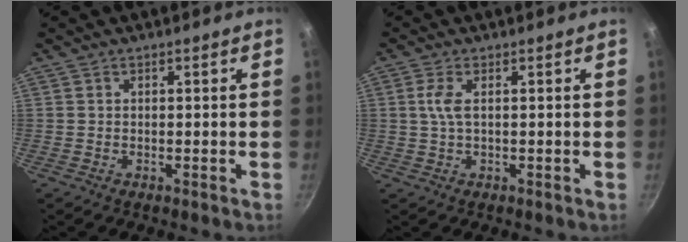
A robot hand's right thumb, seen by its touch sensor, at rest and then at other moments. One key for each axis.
{"total": 3.1, "fx": 0.4, "fy": 1.0, "fz": 2.9, "tx": -0.069, "ty": 0.003, "tz": 0.010}